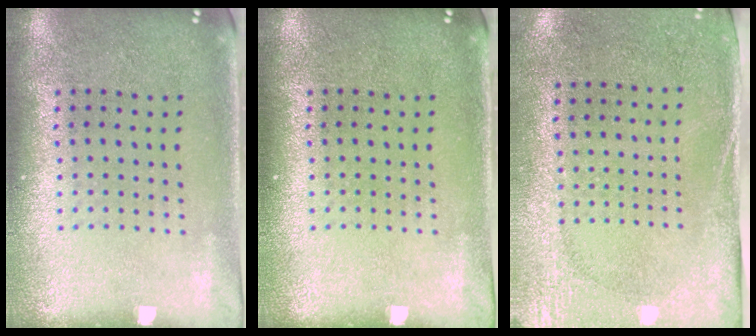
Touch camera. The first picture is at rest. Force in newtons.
{"total": 0.0}
{"total": 2.7, "press": 2.1, "slide": 1.7}